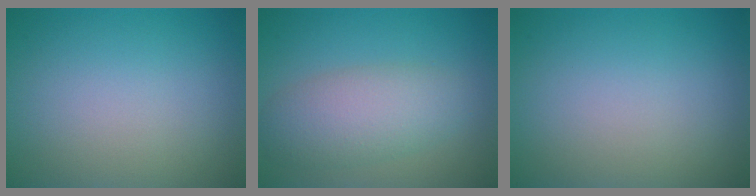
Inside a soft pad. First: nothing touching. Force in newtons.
{"total": 4.8, "press": 4.8, "slide": 0.4}
{"total": 0.0}